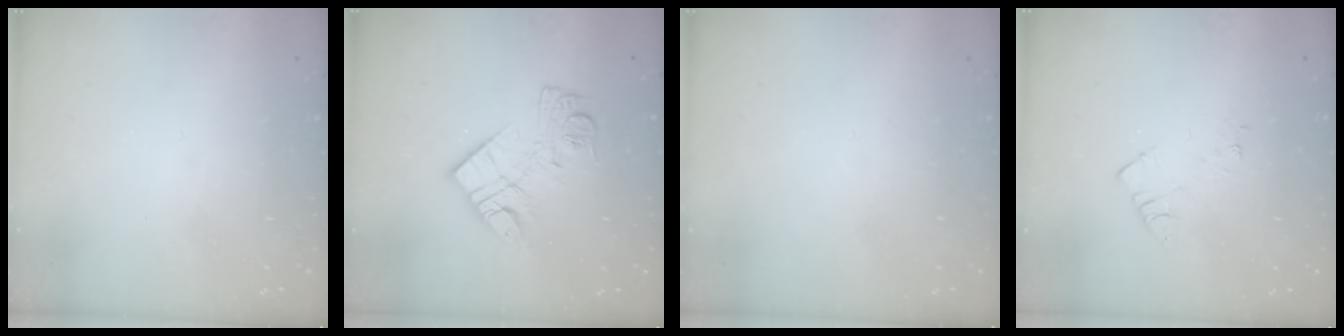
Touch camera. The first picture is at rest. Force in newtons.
{"total": 11.8, "press": 11.8, "slide": 0.7}
{"total": 1.5, "press": 1.5, "slide": 0.1}
{"total": 6.2, "press": 6.2, "slide": 0.6}